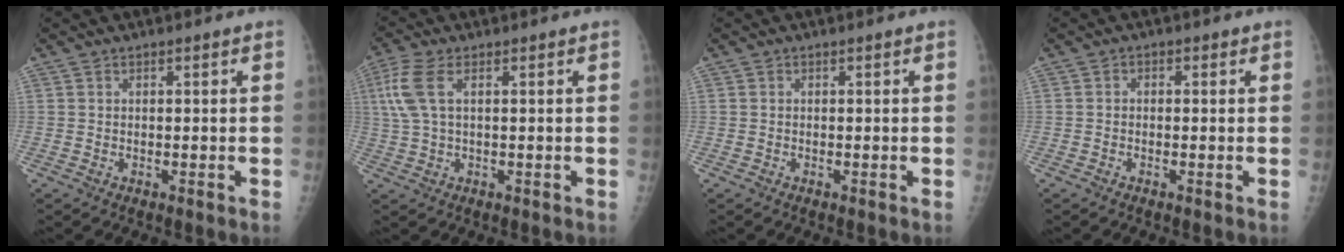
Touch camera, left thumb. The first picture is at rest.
{"total": 6.4, "force": [1.9, 2.8, 5.5], "torque": [-0.157, 0.012, 0.042]}
{"total": 0.0}
{"total": 0.7, "force": [0.0, 0.6, 0.5], "torque": [0.001, 0.002, -0.008]}